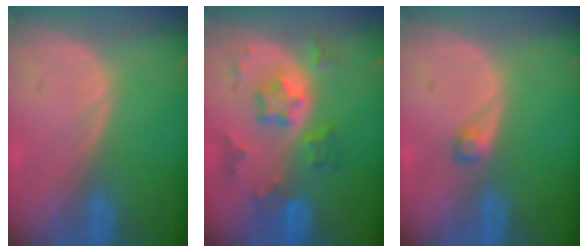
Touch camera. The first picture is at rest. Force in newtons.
{"total": 7.2, "press": 6.5, "slide": 3.2}
{"total": 1.5, "press": 1.4, "slide": 0.2}